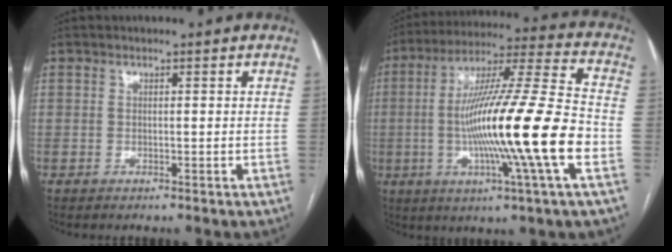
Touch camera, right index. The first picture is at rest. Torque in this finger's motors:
{"motor_torque": [1.70, -0.44, 1.05, 0.21]}